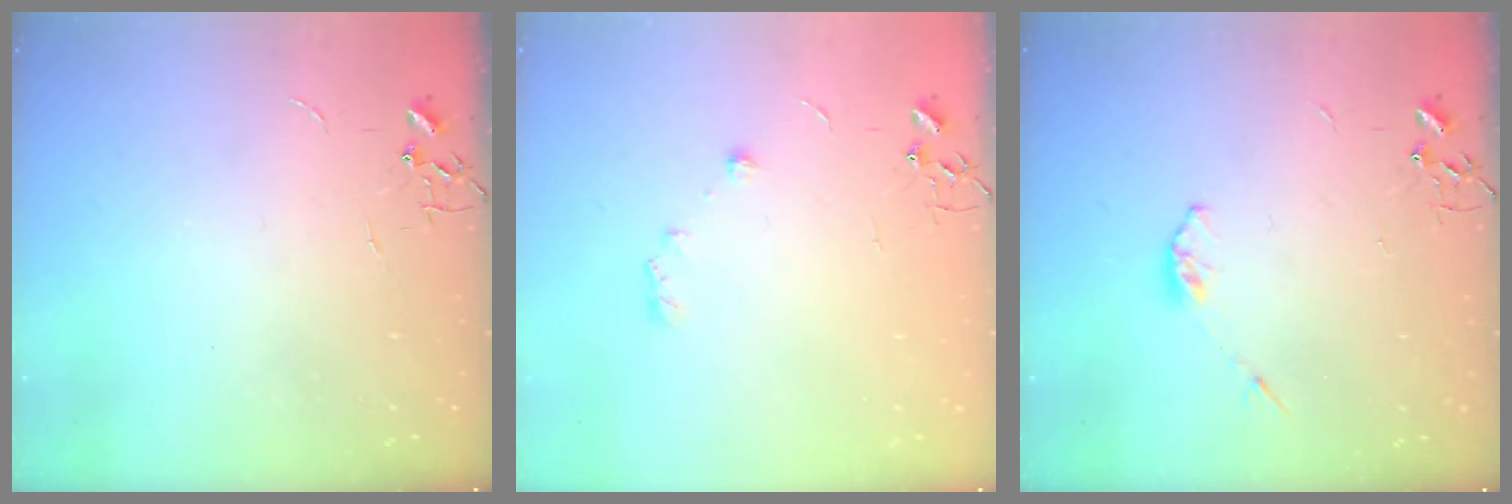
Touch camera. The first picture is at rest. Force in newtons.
{"total": 6.9, "press": 6.9, "slide": 0.7}
{"total": 3.3, "press": 3.3, "slide": 0.5}